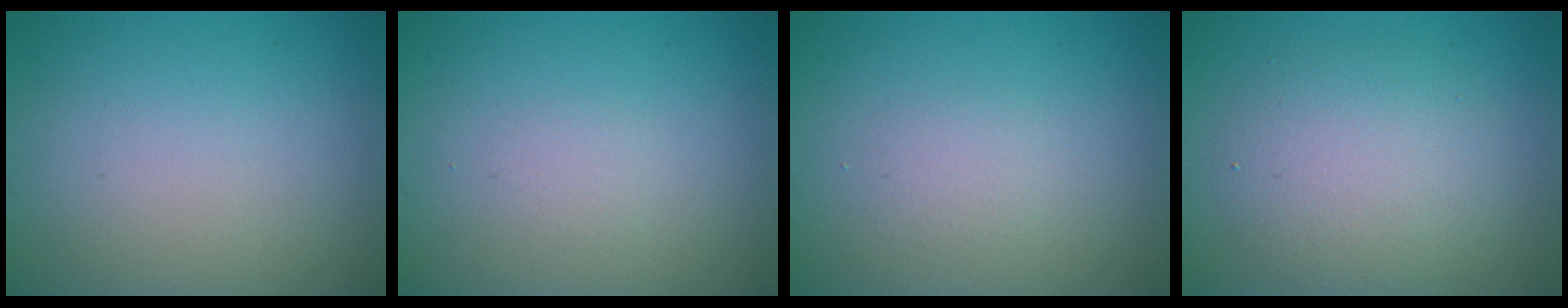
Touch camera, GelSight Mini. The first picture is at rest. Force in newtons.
{"total": 0.8, "press": 0.8, "slide": 0.1}
{"total": 1.3, "press": 1.3, "slide": 0.1}
{"total": 4.5, "press": 4.5, "slide": 0.1}